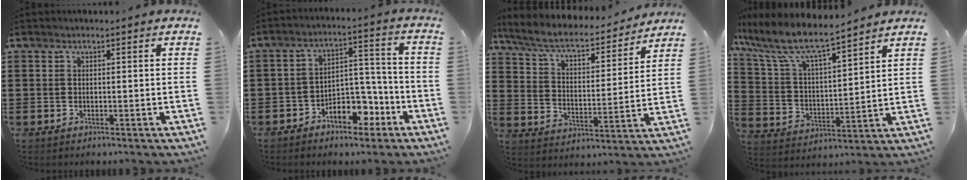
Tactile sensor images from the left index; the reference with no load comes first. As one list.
[{"total": 6.6, "force": [-4.3, 3.7, 3.3], "torque": [-0.053, 0.026, -0.079]}, {"total": 6.8, "force": [5.7, 1.4, 3.4], "torque": [-0.090, -0.034, 0.094]}, {"total": 8.7, "force": [7.3, 1.6, 4.5], "torque": [-0.119, -0.038, 0.121]}]